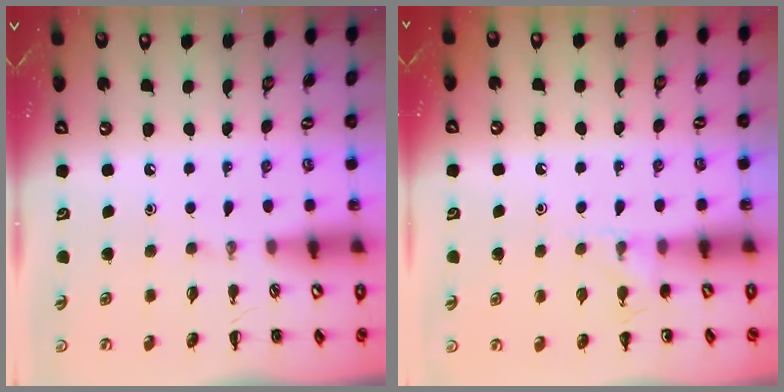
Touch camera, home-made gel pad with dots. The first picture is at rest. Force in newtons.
{"total": 5.9, "press": 5.6, "slide": 1.8}